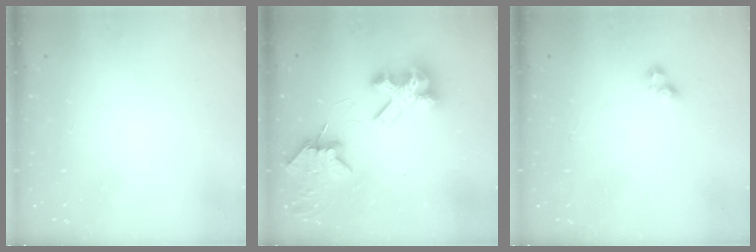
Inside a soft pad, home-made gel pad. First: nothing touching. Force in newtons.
{"total": 8.0, "press": 8.0, "slide": 1.1}
{"total": 2.4, "press": 2.3, "slide": 0.6}